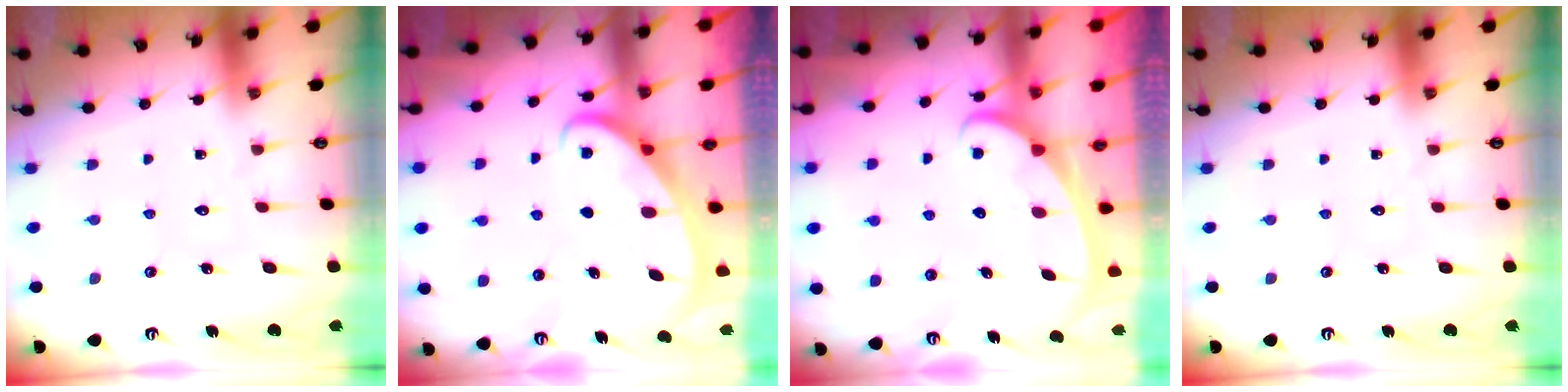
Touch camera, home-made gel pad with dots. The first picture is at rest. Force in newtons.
{"total": 2.3, "press": 2.3, "slide": 0.3}
{"total": 2.6, "press": 2.6, "slide": 0.3}
{"total": 0.0}